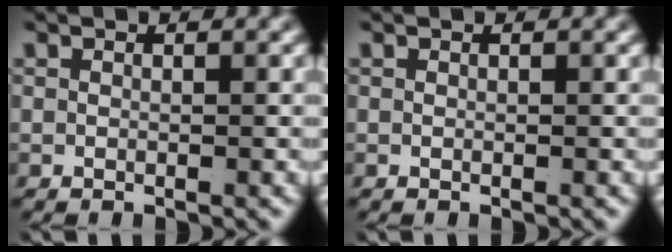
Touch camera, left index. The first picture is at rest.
{"total": 0.0}